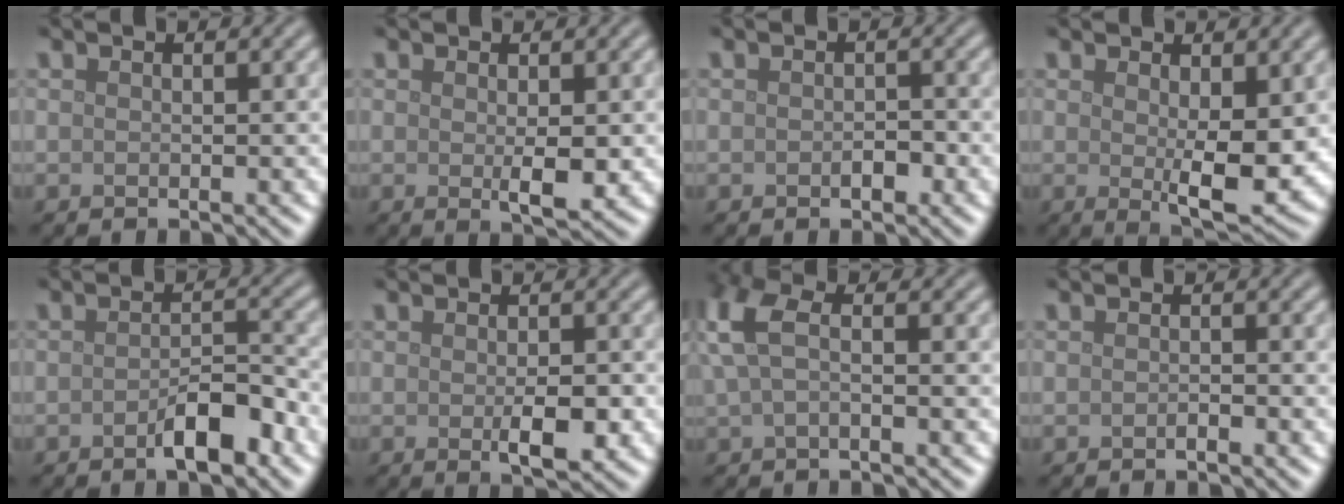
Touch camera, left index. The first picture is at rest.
{"total": 2.3, "force": [-0.1, 0.6, 2.2], "torque": [-0.036, -0.007, 0.002]}
{"total": 1.2, "force": [-0.5, 0.7, 0.8], "torque": [-0.013, -0.001, -0.007]}
{"total": 4.5, "force": [0.3, 1.5, 4.2], "torque": [-0.066, -0.014, 0.010]}
{"total": 3.7, "force": [-2.0, 1.2, 2.9], "torque": [-0.043, 0.008, -0.034]}
{"total": 3.1, "force": [-0.8, 1.1, 2.8], "torque": [-0.044, -0.007, -0.008]}
{"total": 4.2, "force": [1.0, 2.0, 3.6], "torque": [-0.091, 0.010, 0.010]}
{"total": 0.6, "force": [-0.5, 0.1, 0.3], "torque": [-0.005, 0.000, -0.008]}